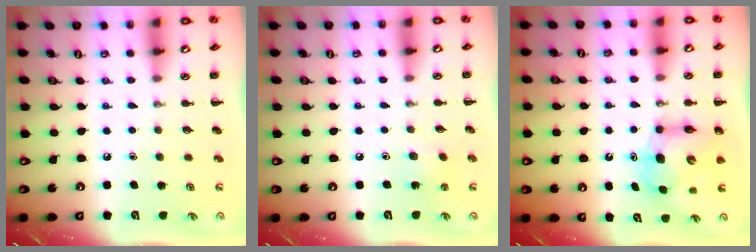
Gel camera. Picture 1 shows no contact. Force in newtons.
{"total": 5.2, "press": 5.1, "slide": 1.3}
{"total": 8.9, "press": 8.7, "slide": 1.9}